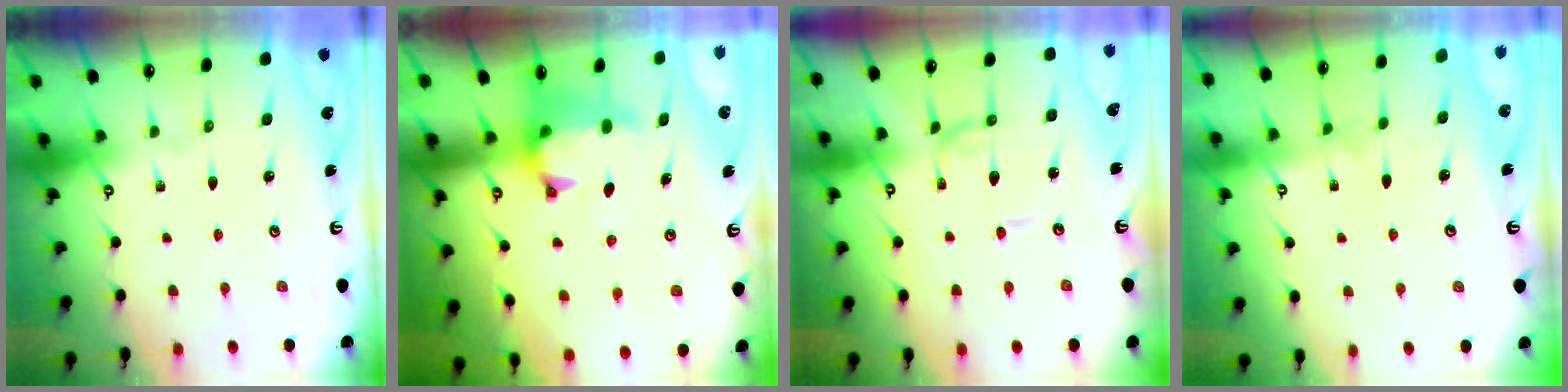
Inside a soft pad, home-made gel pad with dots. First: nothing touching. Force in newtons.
{"total": 1.1, "press": 0.1, "slide": 1.1}
{"total": 0.6, "press": 0.6, "slide": 0.1}
{"total": 3.4, "press": 3.4, "slide": 0.2}